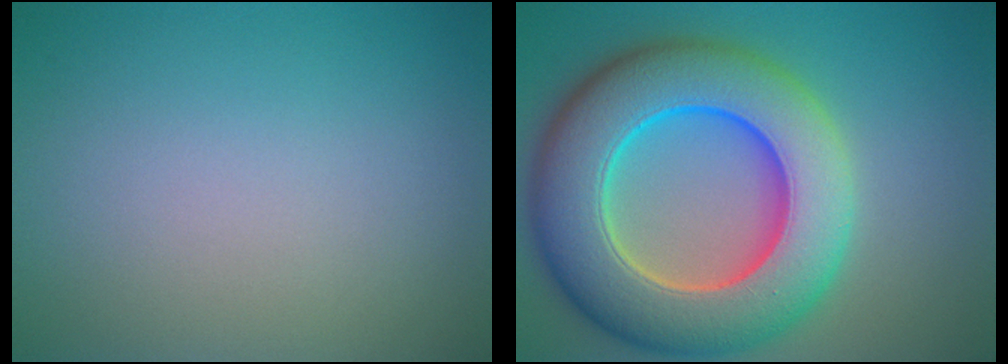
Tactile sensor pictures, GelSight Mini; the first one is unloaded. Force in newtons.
{"total": 13.3, "press": 13.1, "slide": 2.1}